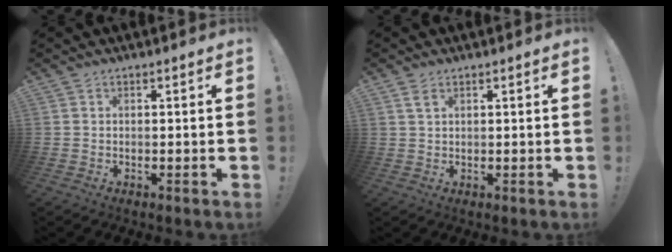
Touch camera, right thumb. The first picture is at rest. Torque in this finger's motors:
{"motor_torque": [-0.02, -0.06, -0.03, 0.25, 0.00]}